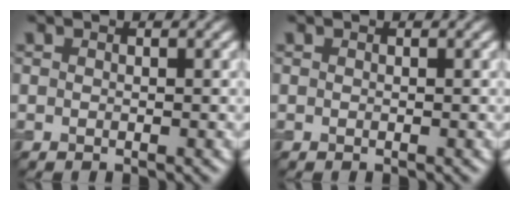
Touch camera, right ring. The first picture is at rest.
{"total": 0.0}